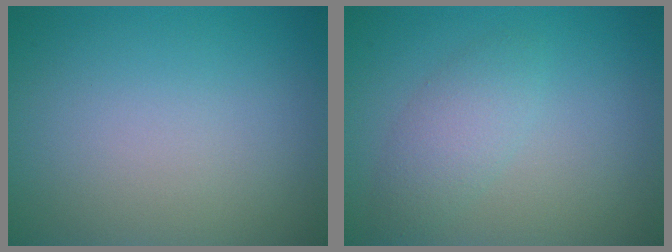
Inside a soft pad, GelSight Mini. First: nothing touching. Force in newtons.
{"total": 2.5, "press": 2.5, "slide": 0.1}